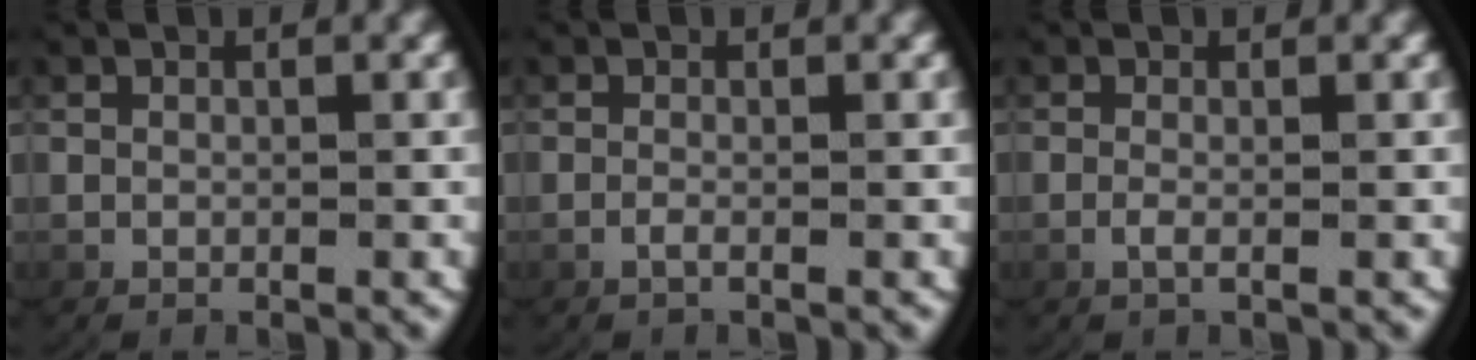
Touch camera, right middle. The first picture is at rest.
{"total": 0.9, "force": [-0.7, 0.1, 0.6], "torque": [-0.022, -0.005, -0.010]}
{"total": 1.0, "force": [-0.5, -0.1, 0.9], "torque": [-0.029, -0.009, -0.005]}